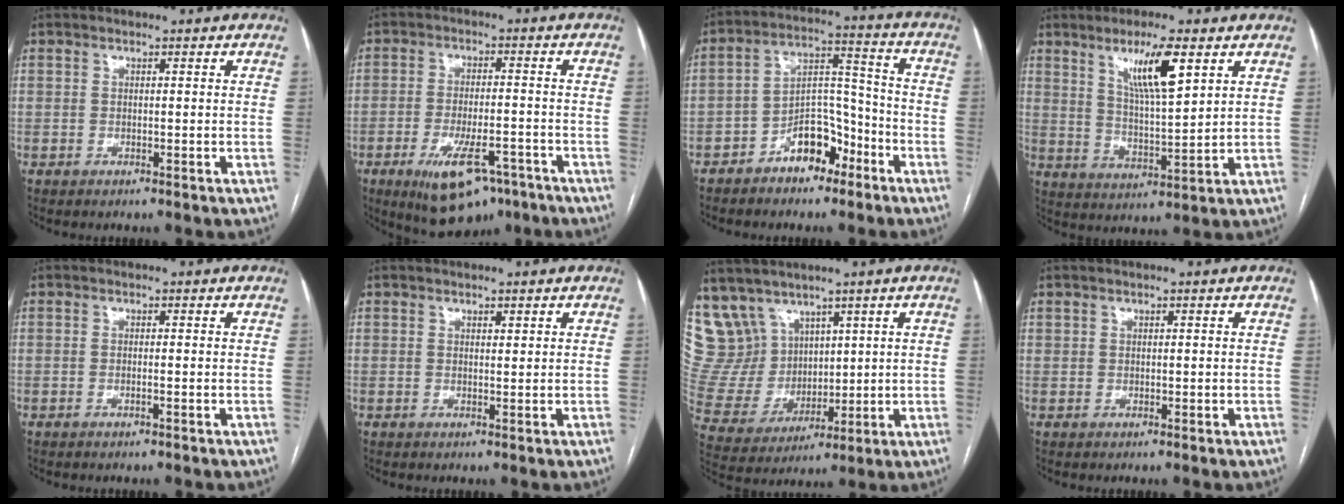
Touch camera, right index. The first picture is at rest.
{"total": 11.4, "force": [-6.7, 4.4, 8.1], "torque": [-0.136, -0.008, -0.096]}
{"total": 8.6, "force": [-5.2, 4.7, 5.0], "torque": [-0.082, 0.034, -0.086]}
{"total": 9.4, "force": [4.9, 1.0, 7.9], "torque": [-0.142, -0.007, 0.090]}
{"total": 0.5, "force": [-0.2, -0.1, 0.5], "torque": [-0.010, 0.000, -0.003]}
{"total": 1.0, "force": [0.7, 0.3, 0.6], "torque": [-0.009, -0.002, 0.012]}
{"total": 10.7, "force": [7.6, 7.4, 1.2], "torque": [-0.051, 0.042, 0.177]}
{"total": 0.7, "force": [0.5, 0.5, 0.2], "torque": [0.004, -0.001, 0.008]}